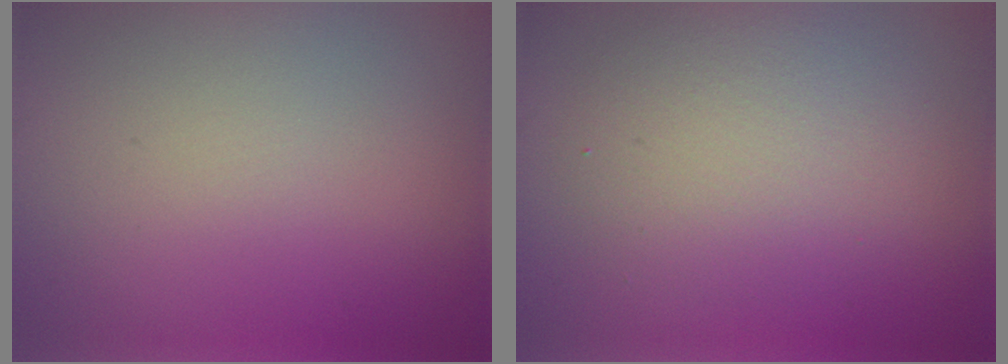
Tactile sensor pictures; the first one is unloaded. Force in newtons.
{"total": 4.5, "press": 4.5, "slide": 0.4}